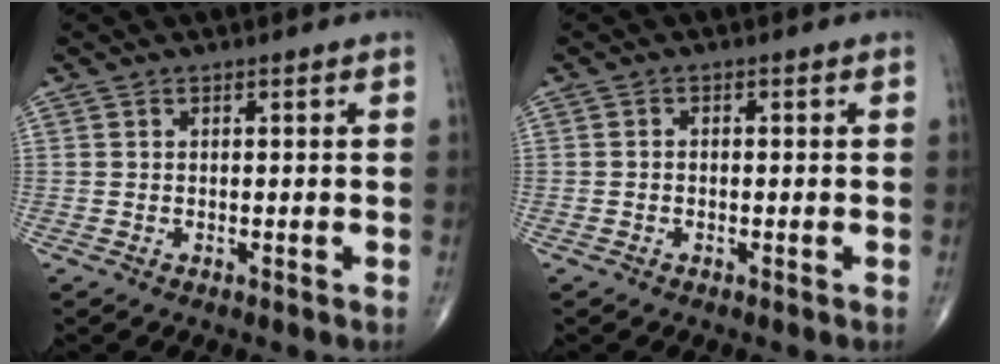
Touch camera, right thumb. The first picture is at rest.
{"total": 0.7, "force": [-0.2, 0.5, 0.5], "torque": [-0.007, 0.003, -0.006]}